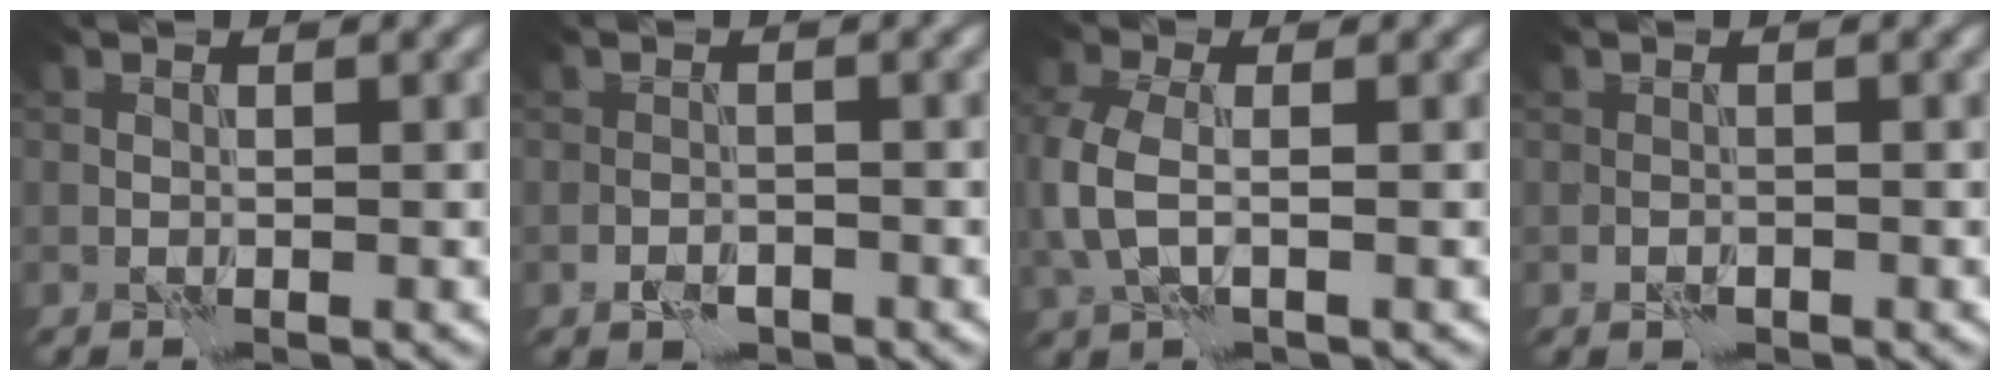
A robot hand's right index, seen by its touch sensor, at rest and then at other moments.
{"total": 1.5, "force": [-0.8, 1.0, 0.8], "torque": [-0.016, 0.002, -0.017]}
{"total": 4.4, "force": [0.0, 2.7, 3.5], "torque": [-0.098, 0.002, -0.006]}
{"total": 0.8, "force": [-0.3, 0.6, 0.4], "torque": [-0.009, -0.001, -0.007]}